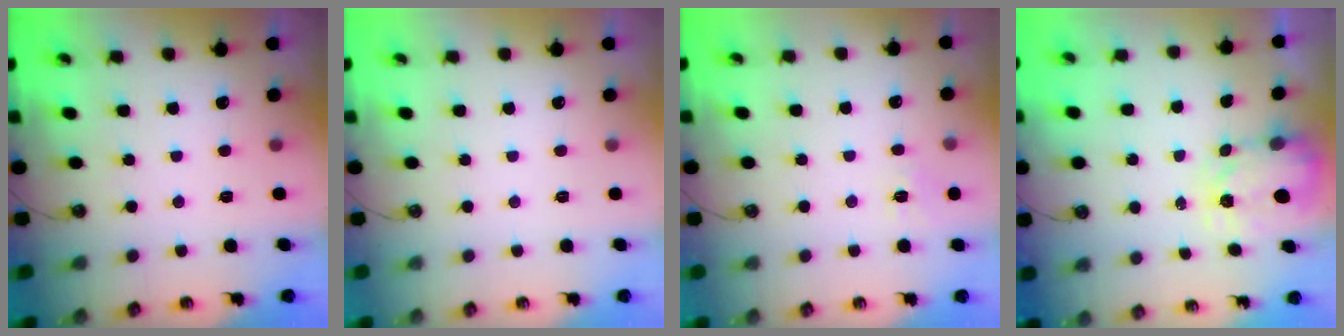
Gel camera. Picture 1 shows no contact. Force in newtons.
{"total": 0.0}
{"total": 7.9, "press": 7.9, "slide": 0.7}
{"total": 3.5, "press": 3.5, "slide": 0.4}